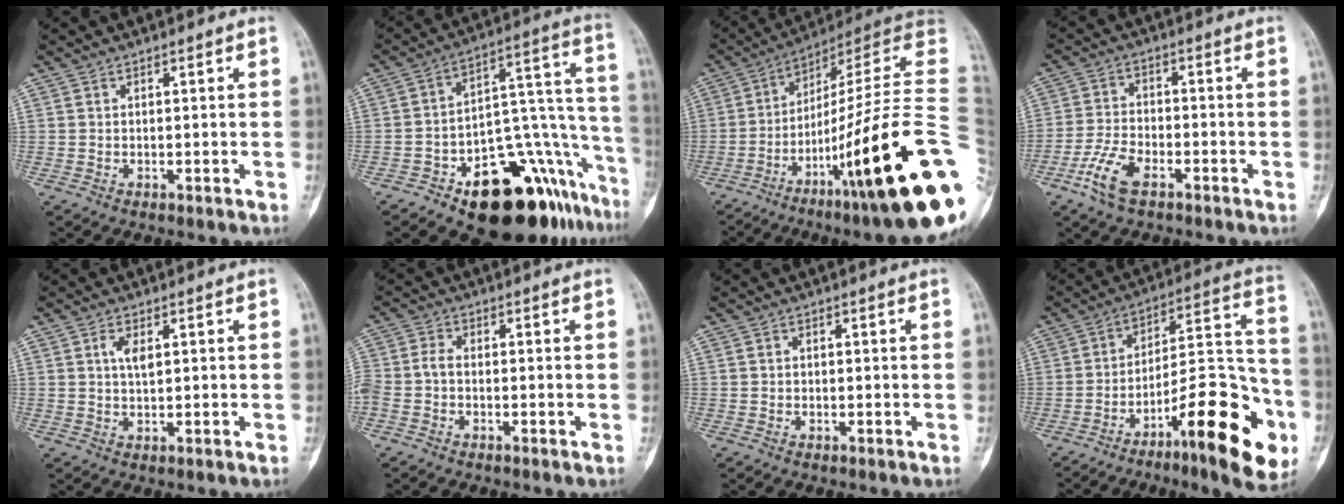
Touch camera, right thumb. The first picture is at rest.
{"total": 24.4, "force": [-13.0, 10.8, 17.6], "torque": [-0.135, 0.117, -0.182]}
{"total": 32.0, "force": [-7.6, 4.4, 30.8], "torque": [-0.373, 0.033, -0.123]}
{"total": 7.6, "force": [-4.4, 3.3, 5.2], "torque": [-0.115, 0.015, -0.088]}
{"total": 2.9, "force": [0.8, 1.2, 2.5], "torque": [-0.046, -0.003, 0.014]}
{"total": 4.2, "force": [-1.4, 2.4, 3.1], "torque": [-0.083, 0.012, -0.035]}
{"total": 0.5, "force": [-0.2, 0.5, 0.1], "torque": [0.006, 0.004, -0.007]}
{"total": 22.6, "force": [-10.2, 6.2, 19.1], "torque": [-0.256, 0.073, -0.152]}